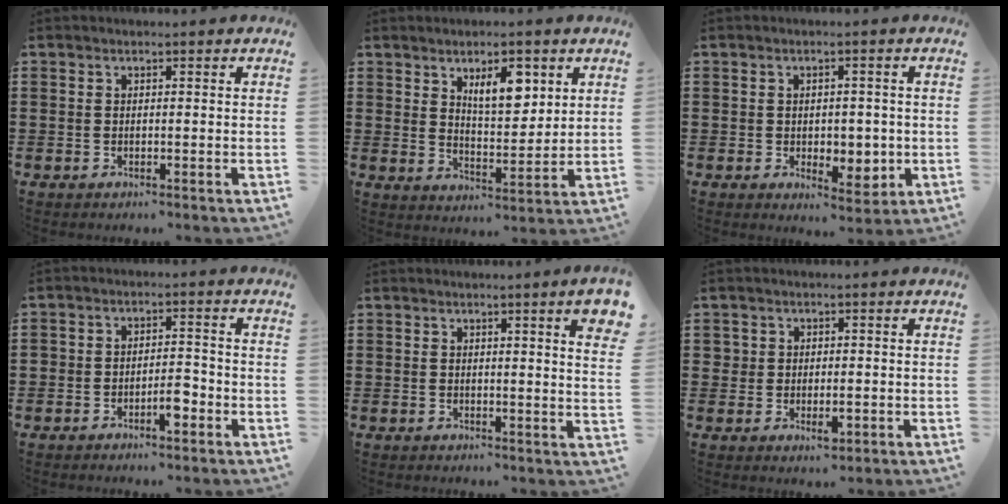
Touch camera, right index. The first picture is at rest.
{"total": 7.0, "force": [3.6, 3.2, 5.1], "torque": [-0.078, -0.002, 0.056]}
{"total": 3.8, "force": [-0.3, 2.8, 2.4], "torque": [-0.035, 0.001, -0.009]}
{"total": 3.6, "force": [-2.1, 1.6, 2.4], "torque": [-0.042, 0.008, -0.041]}
{"total": 3.9, "force": [2.0, -0.1, 3.4], "torque": [-0.059, -0.004, 0.032]}
{"total": 2.1, "force": [0.0, 1.8, 1.0], "torque": [-0.024, 0.006, -0.001]}